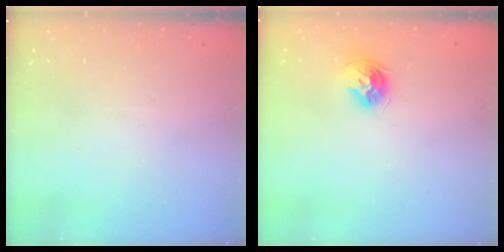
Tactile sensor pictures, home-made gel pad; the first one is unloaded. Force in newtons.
{"total": 8.9, "press": 8.8, "slide": 1.2}